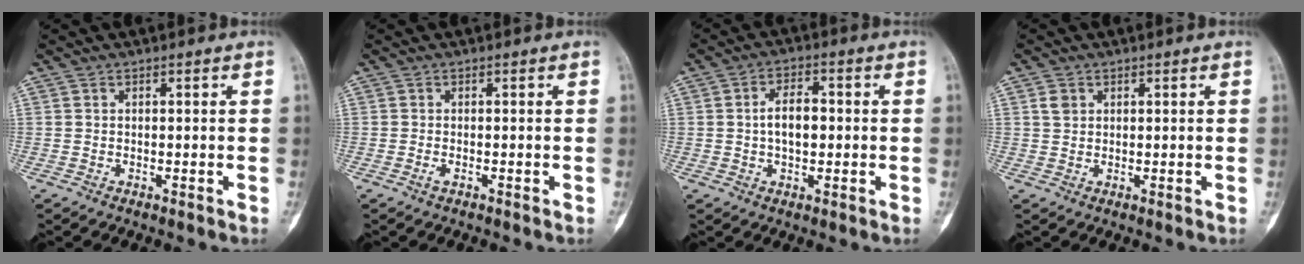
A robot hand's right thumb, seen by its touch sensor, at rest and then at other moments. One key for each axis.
{"total": 0.8, "fx": -0.4, "fy": 0.4, "fz": 0.6, "tx": -0.011, "ty": 0.002, "tz": -0.010}
{"total": 6.2, "fx": 0.1, "fy": 3.6, "fz": 5.1, "tx": -0.080, "ty": 0.012, "tz": -0.001}
{"total": 2.1, "fx": 0.9, "fy": 1.6, "fz": 1.0, "tx": -0.009, "ty": -0.001, "tz": 0.016}